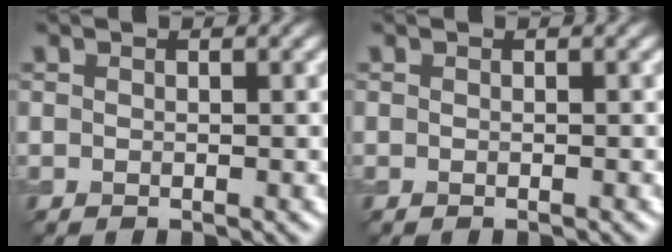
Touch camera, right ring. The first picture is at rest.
{"total": 0.0}